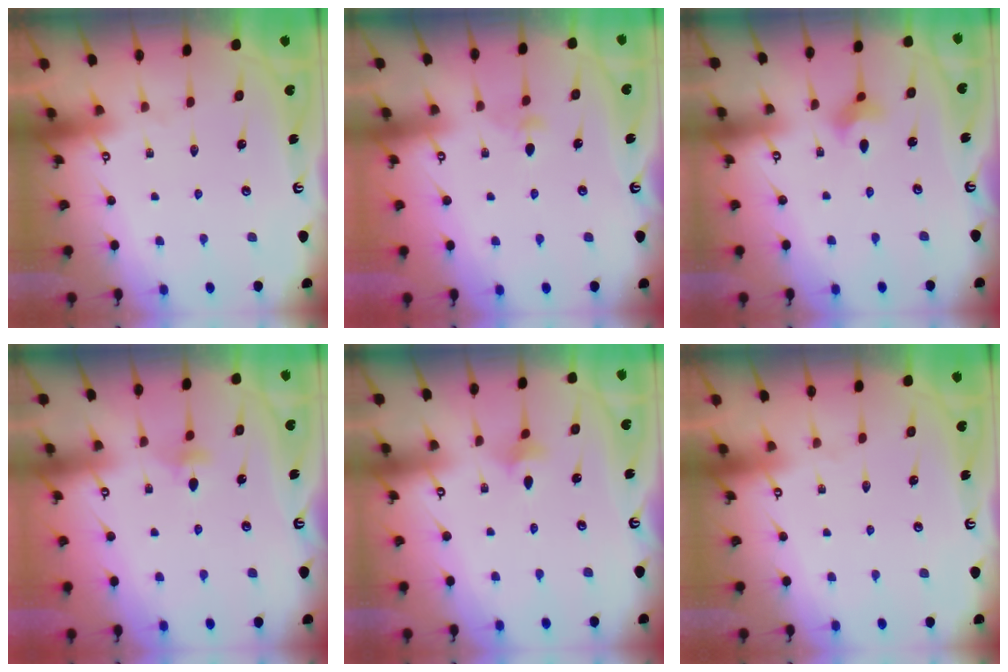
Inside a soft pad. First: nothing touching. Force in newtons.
{"total": 2.5, "press": 2.4, "slide": 0.6}
{"total": 2.9, "press": 2.9, "slide": 0.4}
{"total": 3.8, "press": 3.7, "slide": 0.9}
{"total": 2.8, "press": 2.8, "slide": 0.5}
{"total": 0.0}